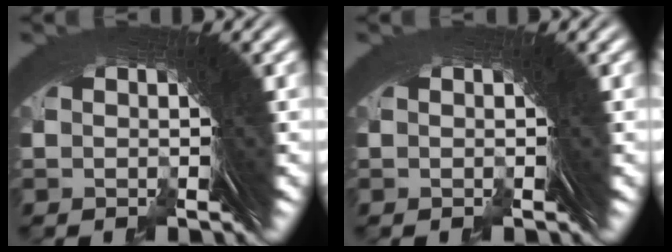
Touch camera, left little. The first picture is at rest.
{"total": 0.0}